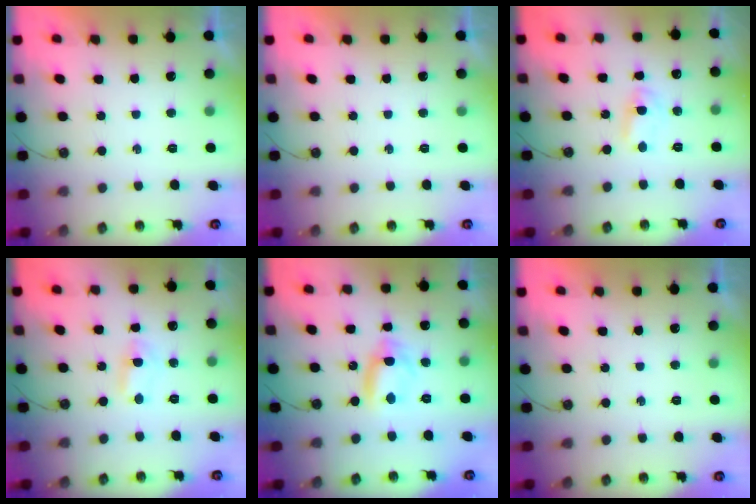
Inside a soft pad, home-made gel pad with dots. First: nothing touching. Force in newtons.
{"total": 0.0}
{"total": 1.7, "press": 1.7, "slide": 0.2}
{"total": 1.3, "press": 1.1, "slide": 0.7}
{"total": 7.6, "press": 6.9, "slide": 3.2}
{"total": 0.0}